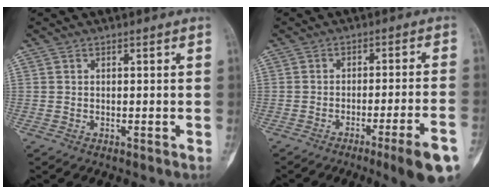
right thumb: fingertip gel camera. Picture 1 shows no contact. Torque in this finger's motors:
{"motor_torque": [1.56, 0.84, 0.70, -0.86, 0.06]}